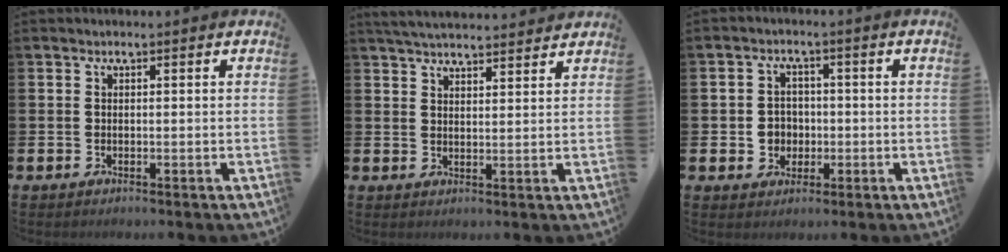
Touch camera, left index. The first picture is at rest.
{"total": 4.5, "force": [4.4, 0.5, 0.6], "torque": [-0.023, -0.016, 0.081]}
{"total": 3.5, "force": [-0.5, 3.3, 0.9], "torque": [-0.016, 0.003, -0.018]}